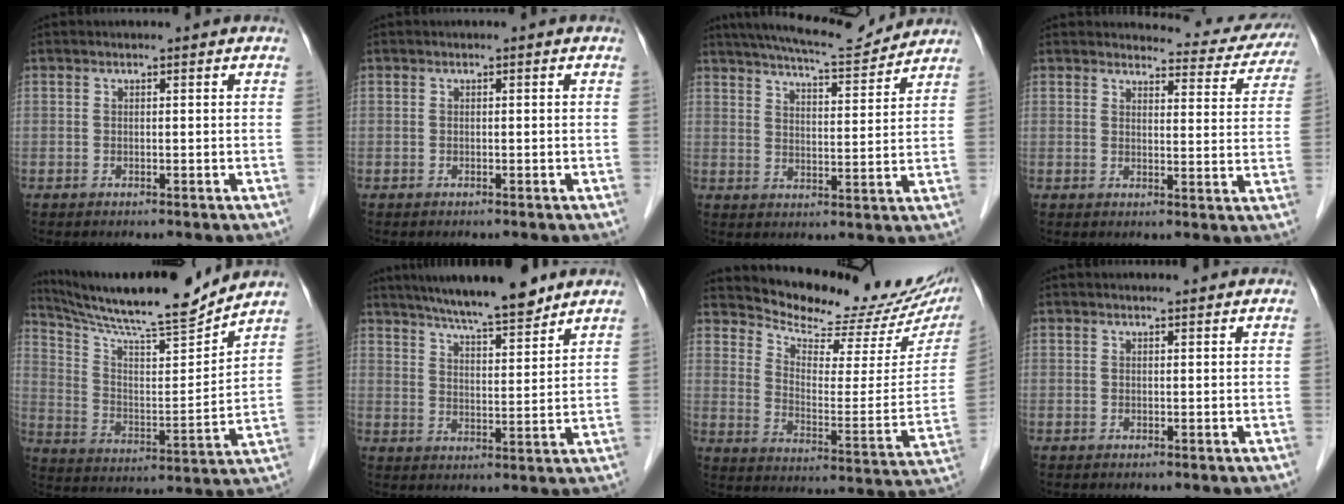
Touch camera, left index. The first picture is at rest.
{"total": 0.0}
{"total": 12.1, "force": [11.3, 1.1, 4.2], "torque": [-0.074, 0.006, 0.164]}
{"total": 10.7, "force": [10.5, 2.1, 0.5], "torque": [0.017, -0.035, 0.099]}
{"total": 17.3, "force": [16.1, 0.0, 6.3], "torque": [-0.120, -0.021, 0.265]}
{"total": 12.1, "force": [10.3, 1.2, 6.1], "torque": [-0.096, 0.009, 0.163]}
{"total": 18.1, "force": [17.0, 3.4, 5.3], "torque": [-0.082, -0.063, 0.222]}
{"total": 1.3, "force": [1.3, 0.1, 0.3], "torque": [-0.008, 0.004, 0.021]}